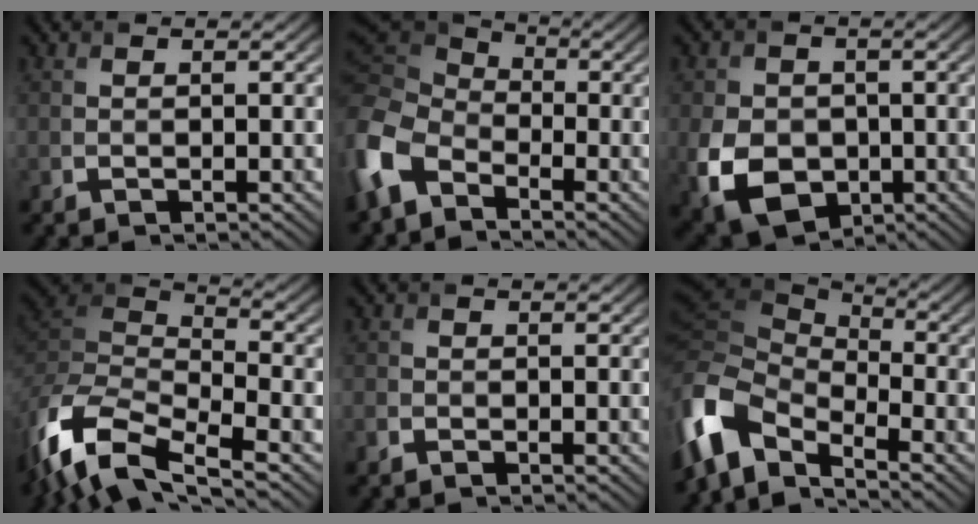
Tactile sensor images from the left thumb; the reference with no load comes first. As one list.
[{"total": 9.9, "force": [-4.0, 6.7, 6.1], "torque": [-0.181, -0.008, -0.098]}, {"total": 9.5, "force": [-2.6, 7.2, 5.6], "torque": [-0.136, -0.019, -0.058]}, {"total": 12.4, "force": [-7.8, 4.6, 8.5], "torque": [-0.196, -0.009, -0.160]}, {"total": 1.4, "force": [-0.7, 1.1, 0.2], "torque": [-0.003, -0.003, -0.021]}, {"total": 11.7, "force": [-6.2, 6.6, 7.4], "torque": [-0.191, -0.014, -0.129]}]